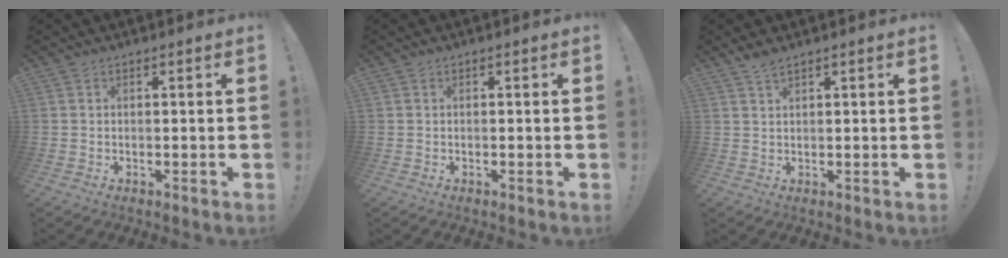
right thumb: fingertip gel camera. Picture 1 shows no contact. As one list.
[{"total": 0.0}, {"total": 2.5, "force": [2.0, 0.6, 1.4], "torque": [-0.028, -0.008, 0.035]}]